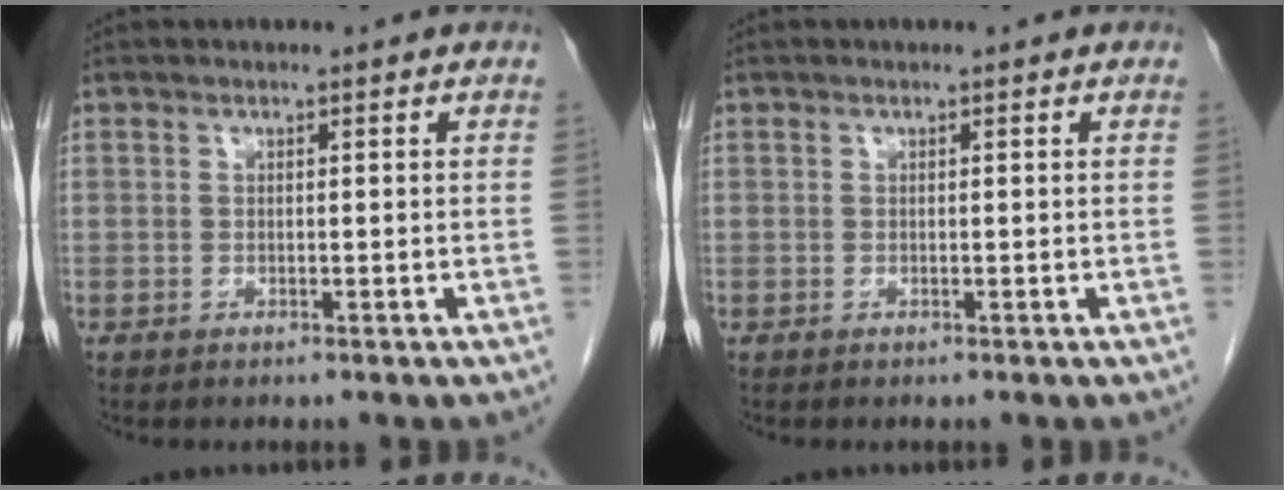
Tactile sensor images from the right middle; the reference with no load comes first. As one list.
[{"total": 0.0}]